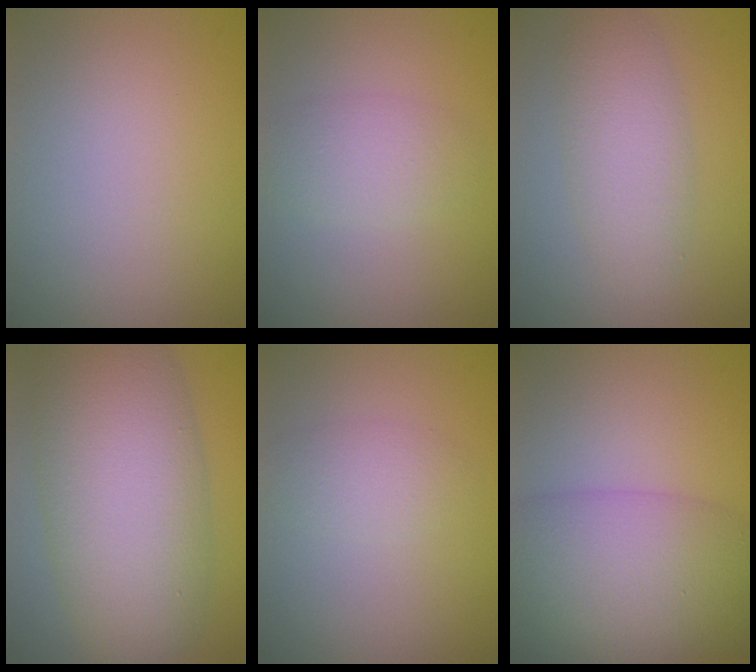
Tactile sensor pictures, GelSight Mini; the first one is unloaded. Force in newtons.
{"total": 2.8, "press": 2.8, "slide": 0.1}
{"total": 3.7, "press": 3.7, "slide": 0.0}
{"total": 11.4, "press": 11.4, "slide": 0.3}
{"total": 1.9, "press": 1.9, "slide": 0.1}
{"total": 8.2, "press": 8.2, "slide": 0.3}